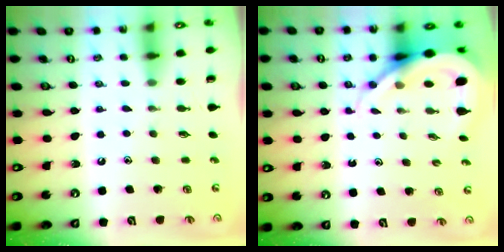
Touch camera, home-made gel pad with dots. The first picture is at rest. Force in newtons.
{"total": 8.8, "press": 8.7, "slide": 1.0}